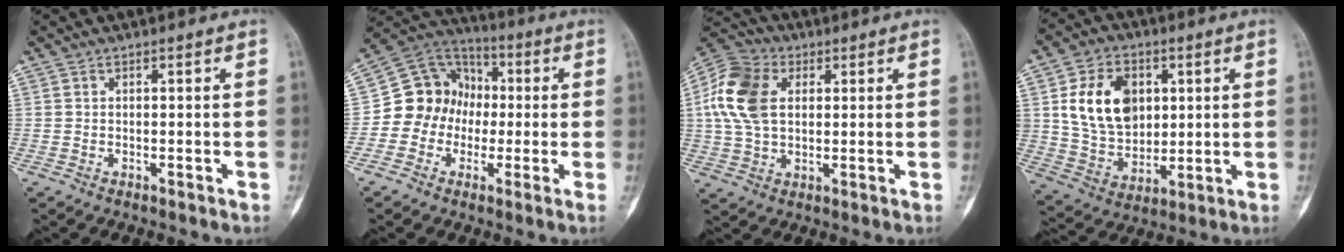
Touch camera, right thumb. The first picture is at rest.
{"total": 12.3, "force": [-1.1, 11.1, 5.1], "torque": [-0.046, 0.038, -0.034]}
{"total": 13.3, "force": [2.7, 9.0, 9.4], "torque": [-0.185, 0.013, 0.044]}
{"total": 15.5, "force": [3.8, 11.3, 9.9], "torque": [-0.137, -0.011, 0.077]}